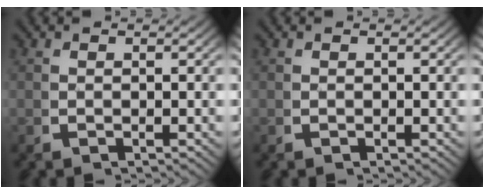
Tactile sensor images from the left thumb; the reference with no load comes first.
{"total": 0.0}